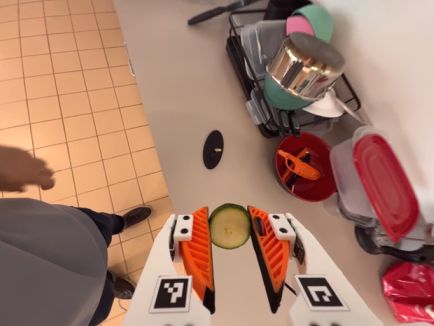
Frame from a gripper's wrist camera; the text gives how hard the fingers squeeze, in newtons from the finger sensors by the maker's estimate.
{"total": 7.5, "left": 7.7, "right": 7.4}